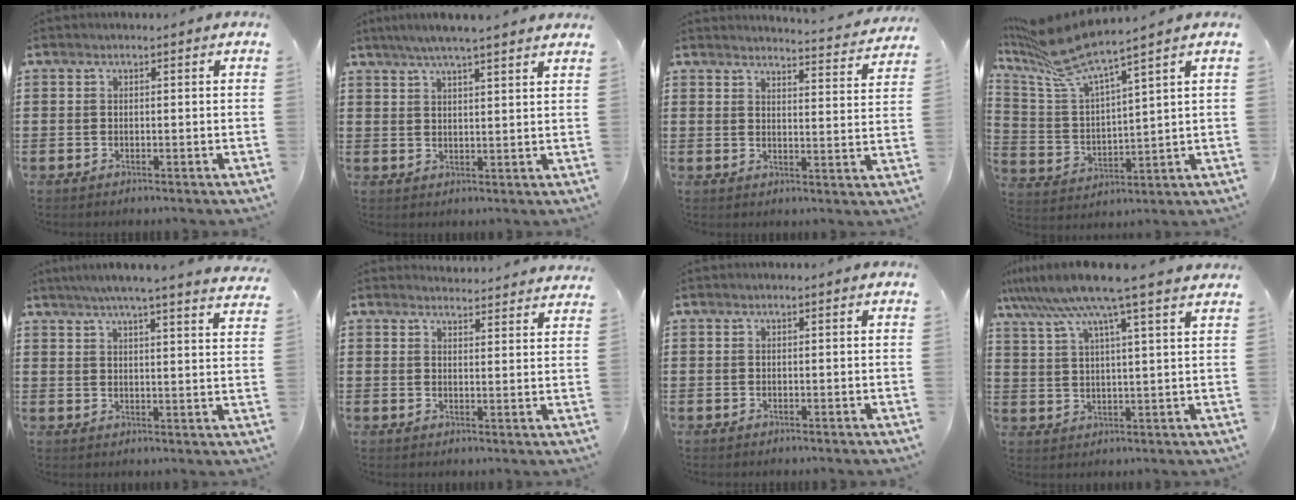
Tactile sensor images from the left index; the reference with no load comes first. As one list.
[{"total": 4.3, "force": [3.8, -0.5, 1.9], "torque": [-0.048, -0.009, 0.068]}, {"total": 3.4, "force": [3.3, -0.3, 0.5], "torque": [-0.018, -0.030, 0.055]}, {"total": 8.7, "force": [7.4, 0.7, 4.6], "torque": [-0.130, -0.046, 0.124]}, {"total": 5.1, "force": [4.6, -0.7, 2.1], "torque": [-0.058, -0.022, 0.079]}, {"total": 3.3, "force": [3.3, -0.1, -0.1], "torque": [0.000, -0.022, 0.059]}, {"total": 0.0}, {"total": 9.6, "force": [7.7, -0.2, 5.7], "torque": [-0.137, -0.030, 0.130]}]